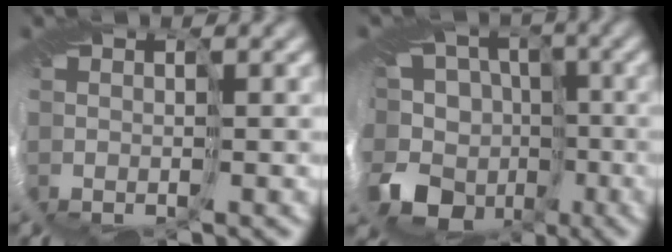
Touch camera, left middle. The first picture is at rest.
{"total": 9.4, "force": [-3.9, 7.8, 3.6], "torque": [-0.084, 0.003, -0.077]}